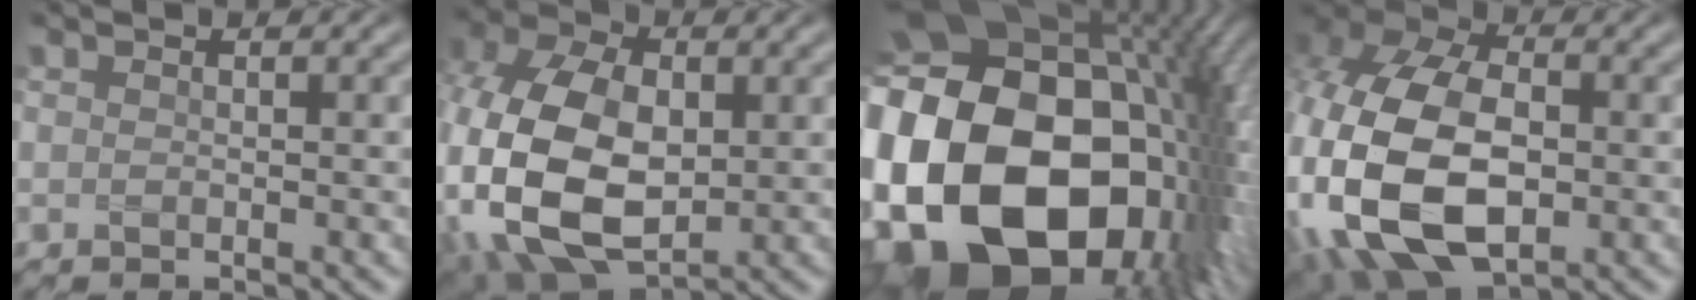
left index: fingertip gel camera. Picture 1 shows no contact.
{"total": 13.6, "force": [-1.2, 8.9, 10.2], "torque": [-0.248, -0.014, -0.024]}
{"total": 24.1, "force": [-2.7, 17.0, 16.9], "torque": [-0.342, -0.062, -0.045]}
{"total": 14.0, "force": [-2.3, 9.2, 10.3], "torque": [-0.245, -0.025, -0.043]}